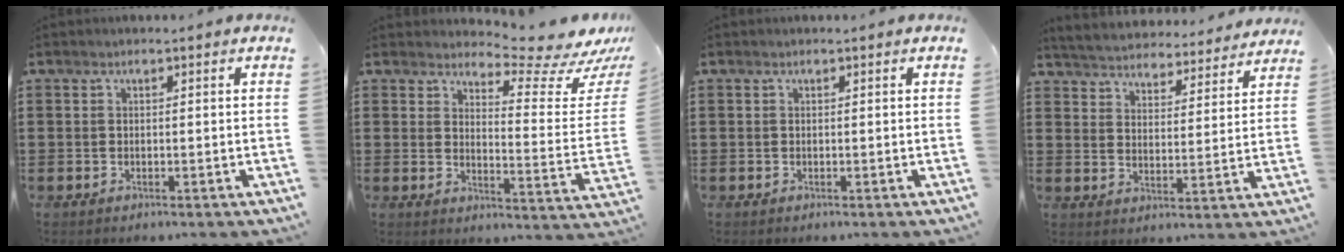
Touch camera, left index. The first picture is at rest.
{"total": 6.5, "force": [5.8, 0.6, 2.7], "torque": [-0.051, -0.057, 0.095]}
{"total": 0.0}
{"total": 4.6, "force": [4.6, -0.2, -0.2], "torque": [-0.024, -0.040, 0.076]}